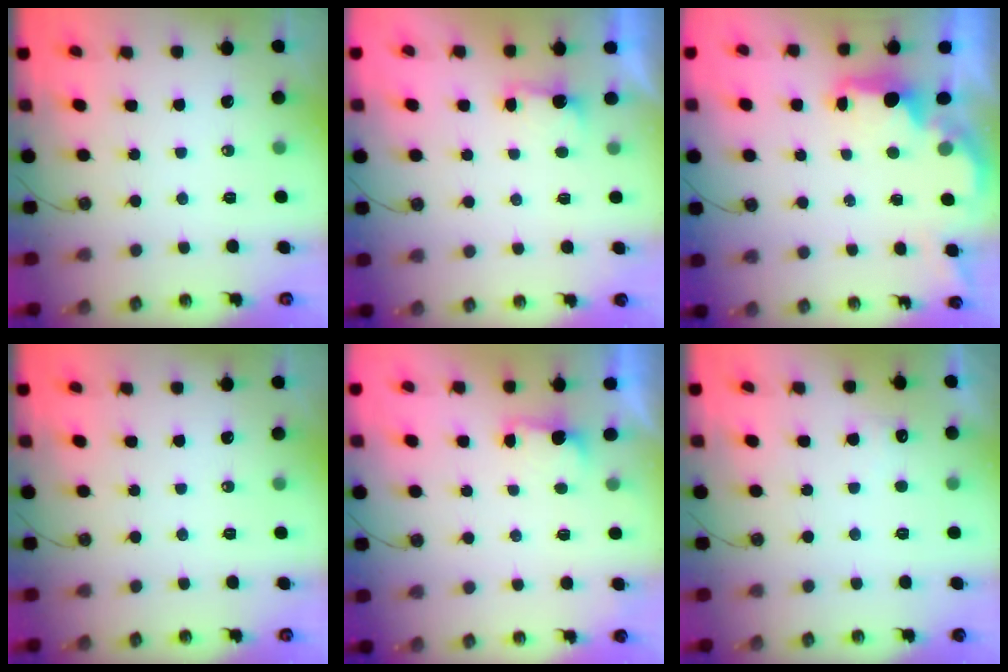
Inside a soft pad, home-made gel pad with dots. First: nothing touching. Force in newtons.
{"total": 2.1, "press": 1.9, "slide": 0.9}
{"total": 2.2, "press": 2.0, "slide": 0.8}
{"total": 0.0}
{"total": 3.1, "press": 3.0, "slide": 0.9}
{"total": 5.1, "press": 4.9, "slide": 1.3}